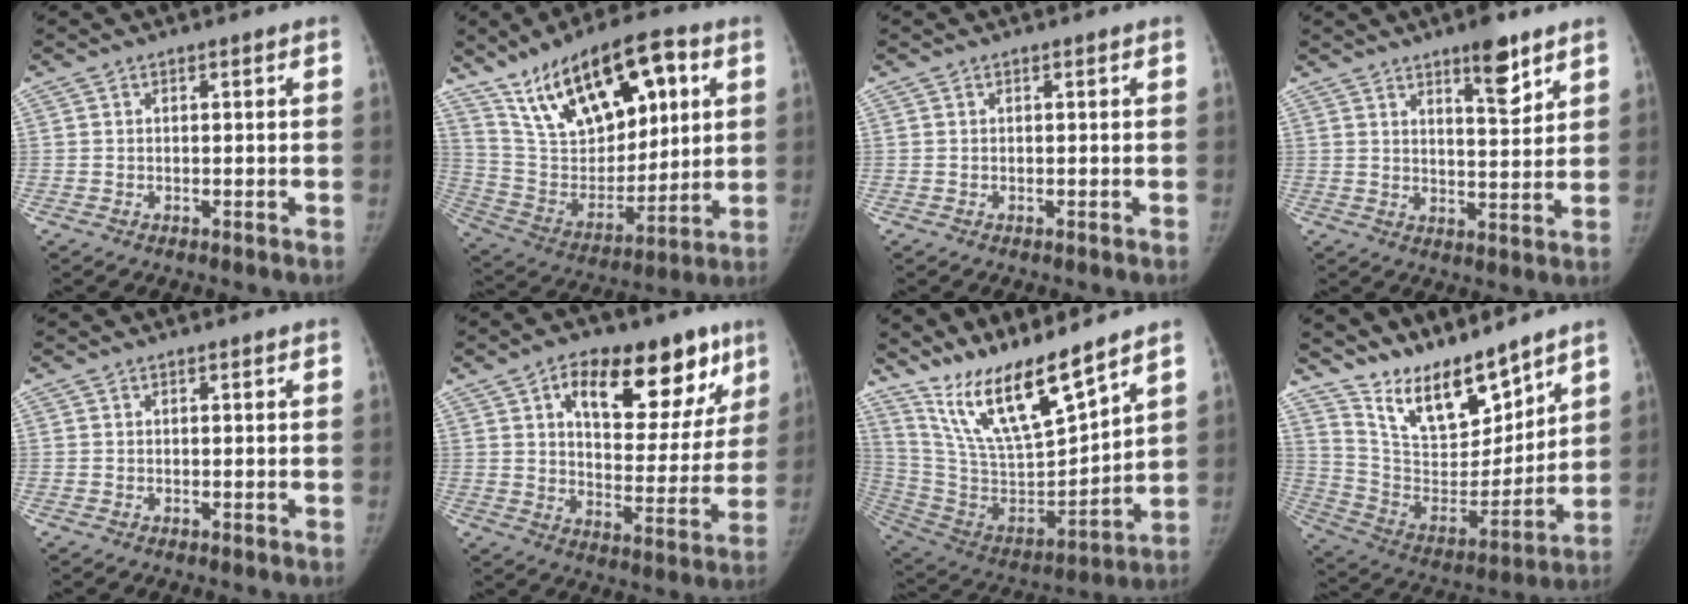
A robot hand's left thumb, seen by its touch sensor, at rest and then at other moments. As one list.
[{"total": 23.4, "force": [11.3, 11.1, 17.2], "torque": [-0.248, -0.029, 0.210]}, {"total": 0.0}, {"total": 7.8, "force": [5.2, 2.2, 5.3], "torque": [-0.063, -0.036, 0.078]}, {"total": 0.0}, {"total": 21.5, "force": [10.9, 10.9, 15.0], "torque": [-0.160, -0.021, 0.160]}, {"total": 18.5, "force": [14.9, 2.8, 10.6], "torque": [-0.168, -0.084, 0.295]}, {"total": 17.3, "force": [14.3, 5.7, 7.9], "torque": [-0.093, -0.091, 0.271]}]